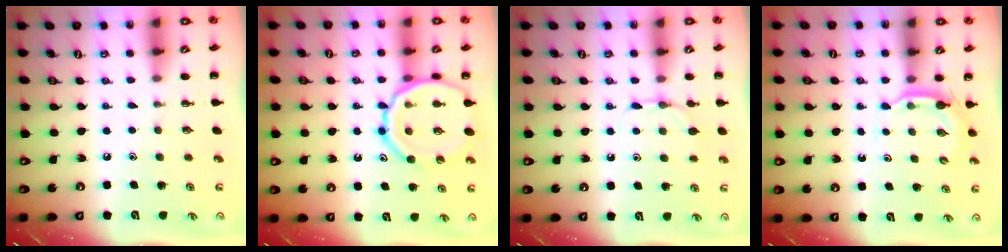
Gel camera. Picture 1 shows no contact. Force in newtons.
{"total": 17.4, "press": 17.2, "slide": 2.7}
{"total": 5.2, "press": 5.0, "slide": 1.5}
{"total": 2.9, "press": 2.8, "slide": 0.7}